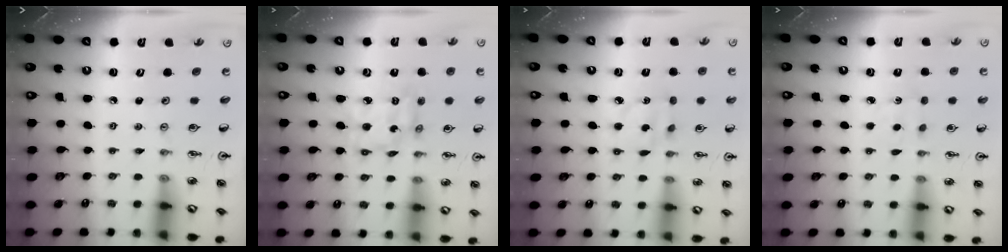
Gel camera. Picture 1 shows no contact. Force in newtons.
{"total": 7.3, "press": 7.3, "slide": 0.5}
{"total": 3.7, "press": 3.7, "slide": 0.3}
{"total": 2.4, "press": 2.3, "slide": 0.3}